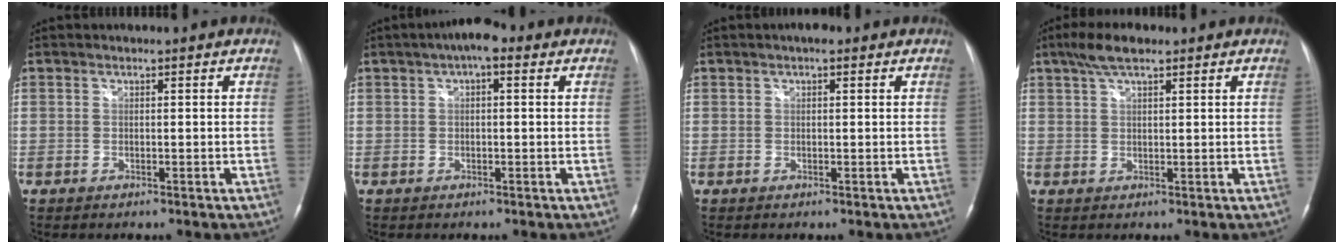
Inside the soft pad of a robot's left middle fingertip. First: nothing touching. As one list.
[{"total": 4.5, "force": [2.2, 1.5, 3.7], "torque": [-0.062, 0.020, 0.026]}, {"total": 1.6, "force": [0.9, 0.6, 1.2], "torque": [-0.020, 0.006, 0.011]}, {"total": 5.0, "force": [3.4, 1.4, 3.3], "torque": [-0.073, 0.016, 0.063]}]